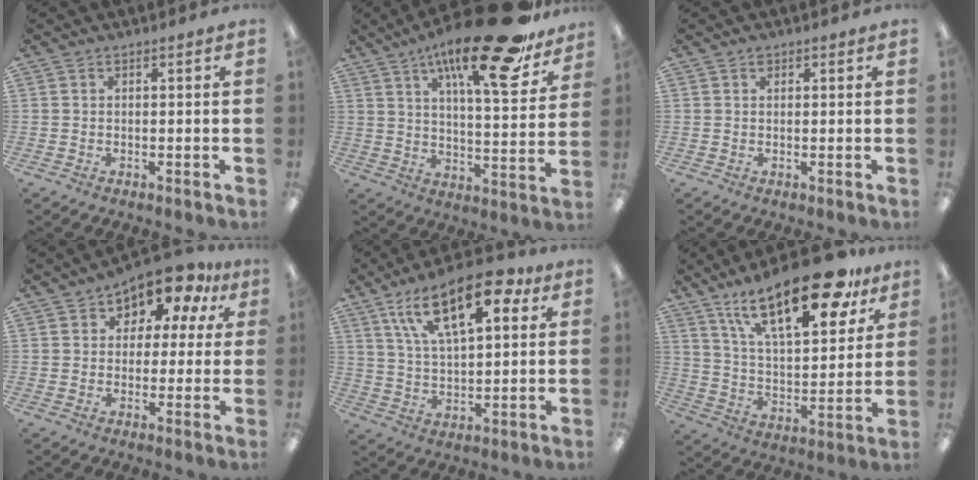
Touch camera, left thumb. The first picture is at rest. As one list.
[{"total": 22.9, "force": [15.6, 5.5, 15.9], "torque": [-0.246, -0.091, 0.245]}, {"total": 0.9, "force": [0.6, 0.6, 0.5], "torque": [-0.010, 0.002, 0.010]}, {"total": 9.9, "force": [7.6, 4.9, 4.1], "torque": [-0.070, -0.056, 0.137]}, {"total": 18.8, "force": [9.8, 8.5, 13.5], "torque": [-0.214, -0.024, 0.164]}, {"total": 24.2, "force": [15.6, 9.4, 16.0], "torque": [-0.252, -0.080, 0.261]}]